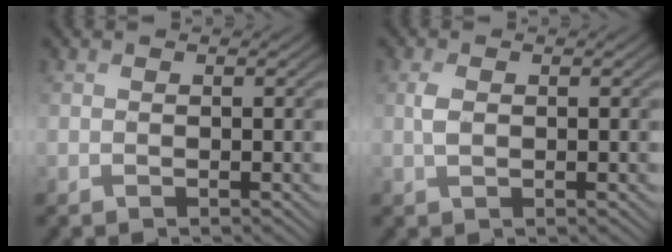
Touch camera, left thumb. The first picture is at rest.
{"total": 1.4, "force": [0.7, 0.4, 1.1], "torque": [-0.027, 0.006, 0.013]}